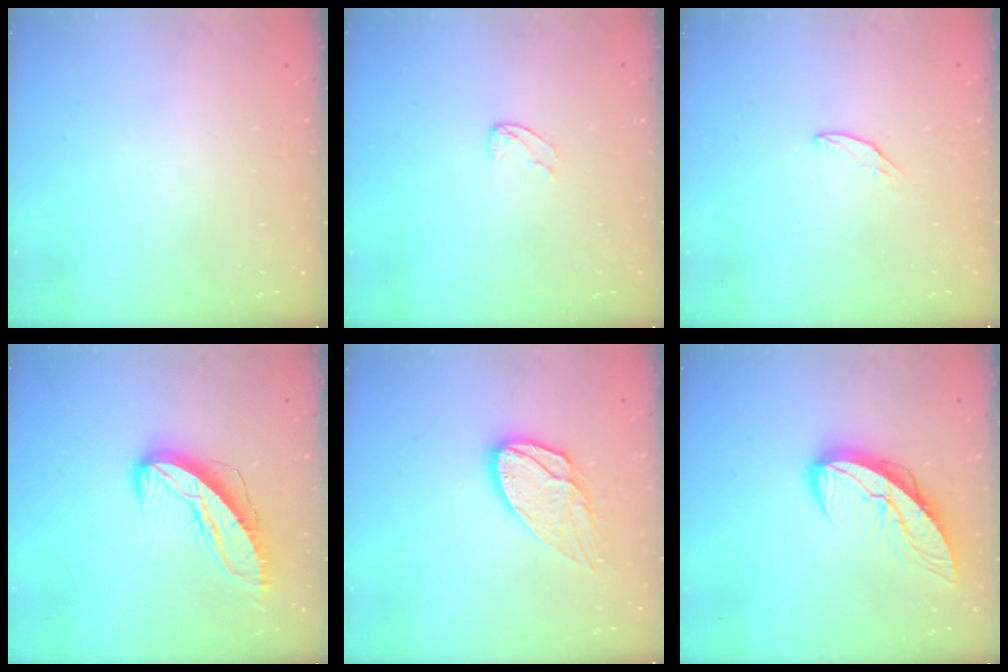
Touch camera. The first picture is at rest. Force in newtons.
{"total": 2.5, "press": 2.5, "slide": 0.2}
{"total": 4.4, "press": 4.4, "slide": 0.4}
{"total": 10.0, "press": 10.0, "slide": 1.1}
{"total": 13.8, "press": 13.8, "slide": 1.0}
{"total": 9.8, "press": 9.7, "slide": 0.9}